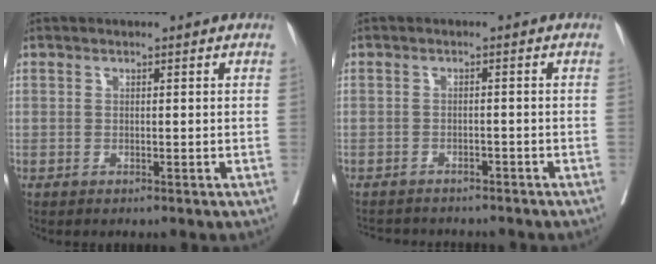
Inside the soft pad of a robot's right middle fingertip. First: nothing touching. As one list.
[{"total": 7.4, "force": [-6.7, 2.4, 2.1], "torque": [-0.036, 0.007, -0.087]}]